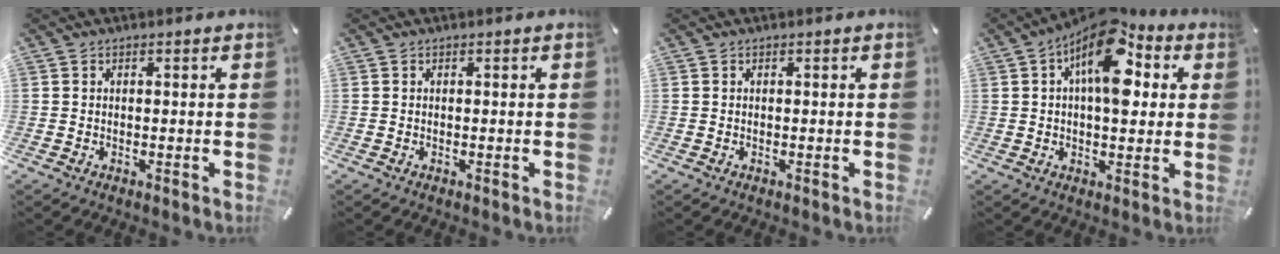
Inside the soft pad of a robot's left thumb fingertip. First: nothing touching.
{"total": 0.0}
{"total": 0.0}
{"total": 14.7, "force": [5.4, 7.4, 11.5], "torque": [-0.170, -0.032, 0.091]}